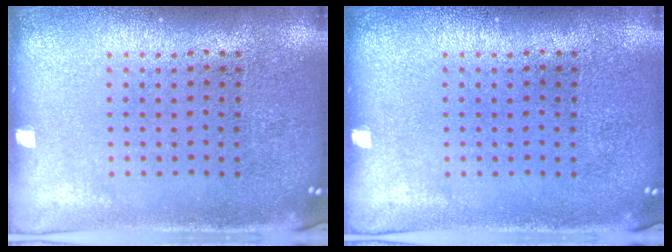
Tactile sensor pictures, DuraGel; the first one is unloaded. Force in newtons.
{"total": 0.0}